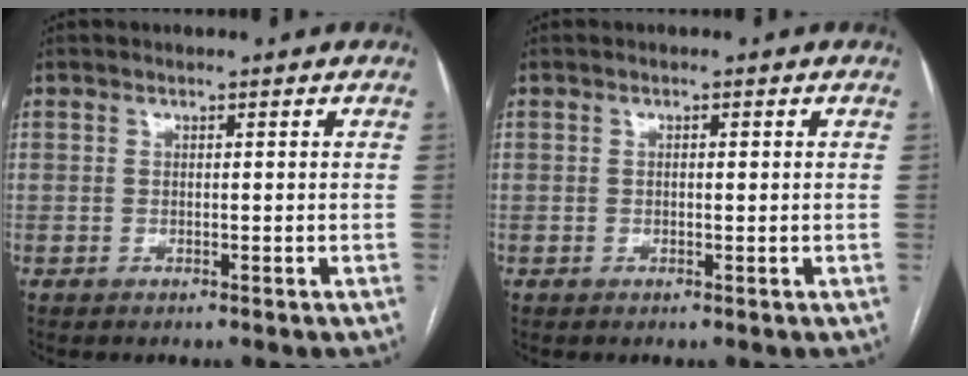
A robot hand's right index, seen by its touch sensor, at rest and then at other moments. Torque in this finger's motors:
{"motor_torque": [-0.73, 1.05, -0.08, -0.01]}